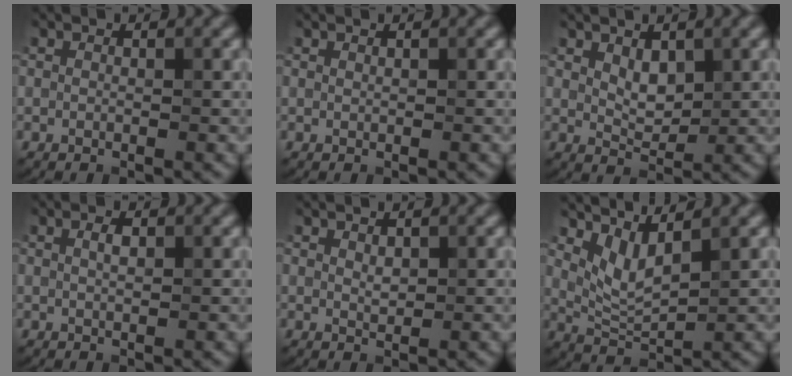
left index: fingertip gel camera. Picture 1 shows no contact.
{"total": 0.0}
{"total": 2.2, "force": [0.7, 1.3, 1.6], "torque": [-0.033, -0.005, 0.017]}
{"total": 1.1, "force": [0.4, 0.4, 0.9], "torque": [-0.019, 0.002, 0.009]}
{"total": 0.7, "force": [0.3, 0.4, 0.5], "torque": [-0.015, -0.003, 0.007]}
{"total": 3.2, "force": [1.9, 1.0, 2.3], "torque": [-0.055, -0.013, 0.046]}